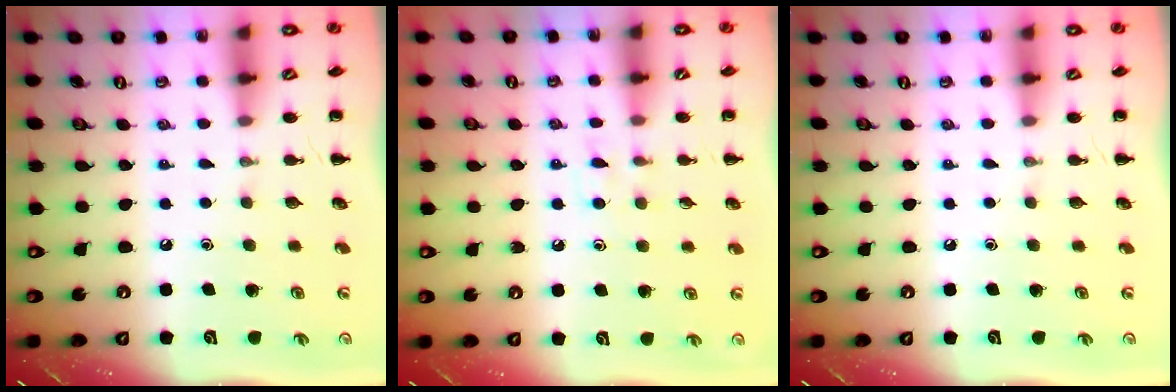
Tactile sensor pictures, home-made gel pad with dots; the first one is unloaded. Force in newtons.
{"total": 5.9, "press": 5.6, "slide": 2.0}
{"total": 0.0}